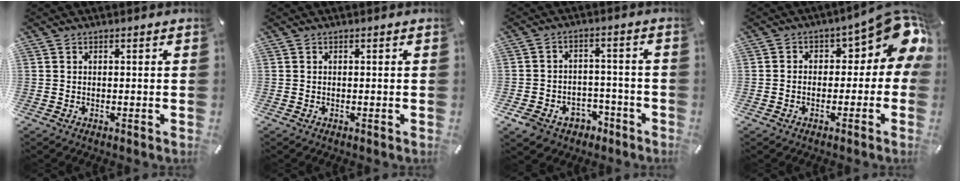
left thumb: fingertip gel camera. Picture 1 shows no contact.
{"total": 0.0}
{"total": 6.3, "force": [-3.3, 5.1, 1.7], "torque": [-0.031, 0.030, -0.056]}
{"total": 11.0, "force": [3.6, 6.0, 8.5], "torque": [-0.095, -0.031, 0.058]}